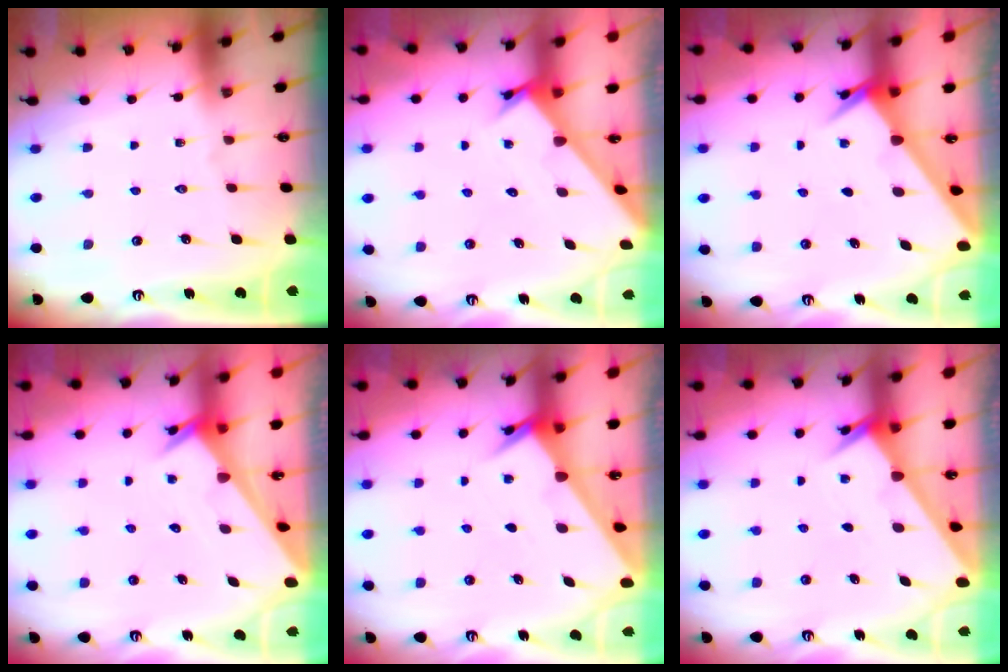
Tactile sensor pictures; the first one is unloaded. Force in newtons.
{"total": 2.3, "press": 2.3, "slide": 0.0}
{"total": 2.4, "press": 2.4, "slide": 0.3}
{"total": 3.3, "press": 3.3, "slide": 0.3}
{"total": 3.0, "press": 3.0, "slide": 0.2}
{"total": 1.9, "press": 1.9, "slide": 0.0}